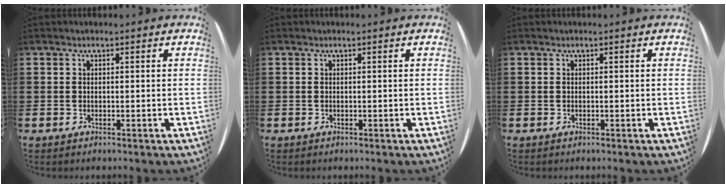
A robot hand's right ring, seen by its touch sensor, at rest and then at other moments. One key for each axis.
{"total": 0.0}
{"total": 0.0}